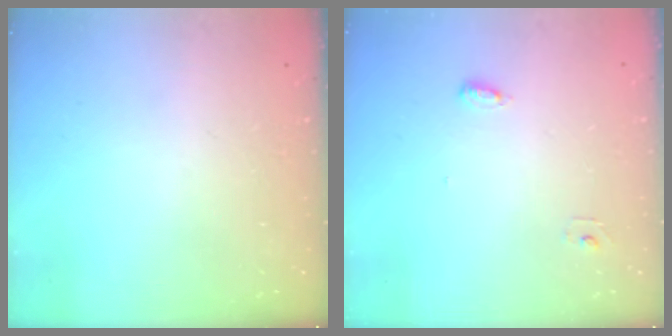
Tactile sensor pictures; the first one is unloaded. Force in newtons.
{"total": 4.5, "press": 4.3, "slide": 1.2}